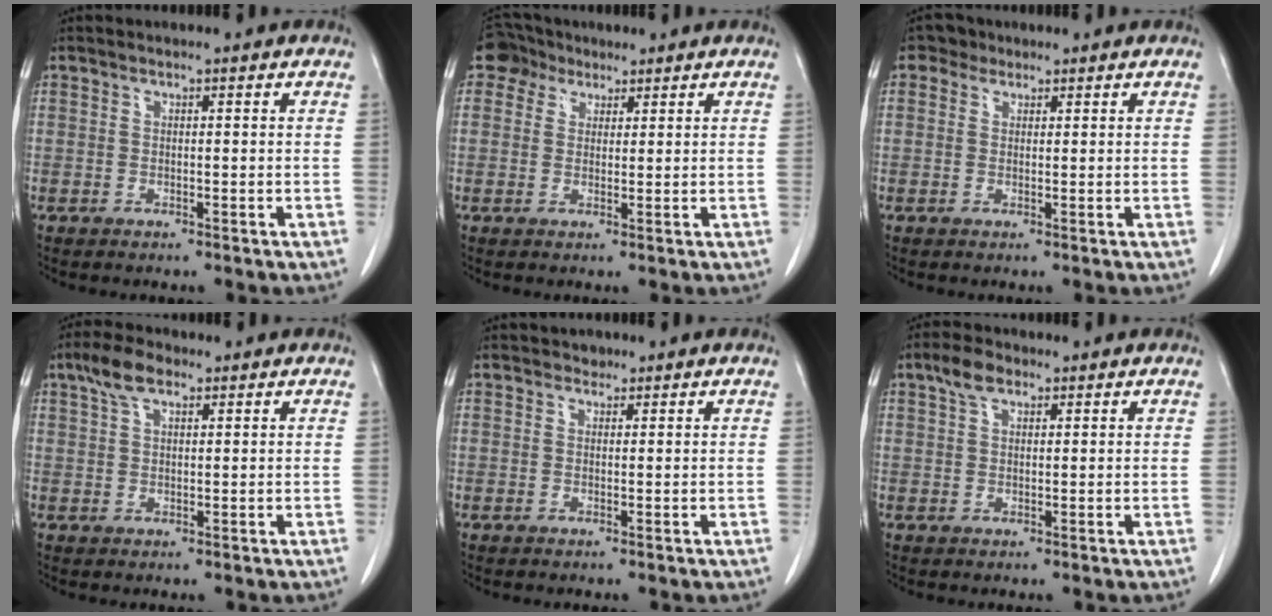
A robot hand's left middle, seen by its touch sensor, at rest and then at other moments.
{"total": 3.9, "force": [2.5, 3.0, 0.3], "torque": [-0.009, 0.018, 0.043]}
{"total": 2.0, "force": [1.1, 1.6, 0.3], "torque": [-0.005, 0.006, 0.014]}
{"total": 4.7, "force": [2.9, 2.0, 3.2], "torque": [-0.070, 0.016, 0.057]}
{"total": 0.9, "force": [0.7, 0.6, 0.0], "torque": [0.002, -0.002, 0.007]}
{"total": 3.4, "force": [2.1, 1.7, 2.1], "torque": [-0.046, 0.012, 0.040]}